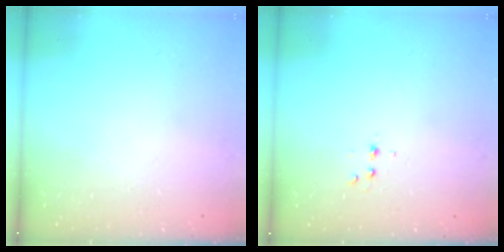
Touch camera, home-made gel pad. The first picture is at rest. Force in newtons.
{"total": 4.0, "press": 3.9, "slide": 1.0}